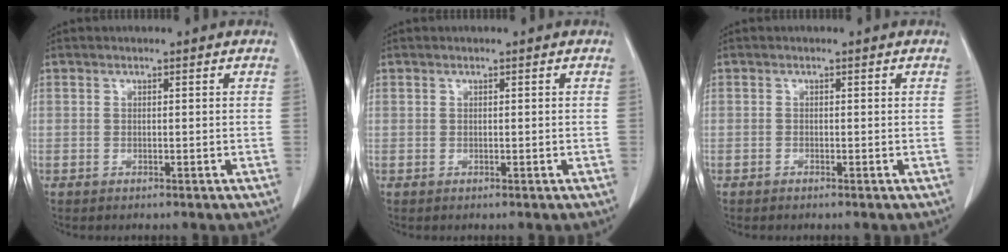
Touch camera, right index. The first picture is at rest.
{"total": 0.0}
{"total": 0.0}